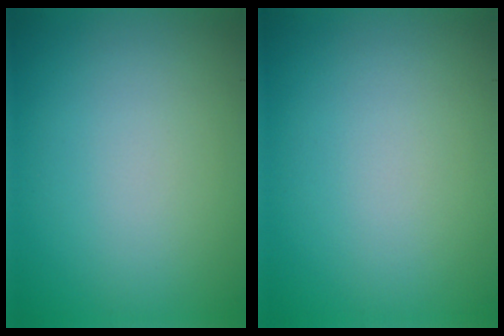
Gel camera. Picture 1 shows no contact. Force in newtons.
{"total": 0.0}